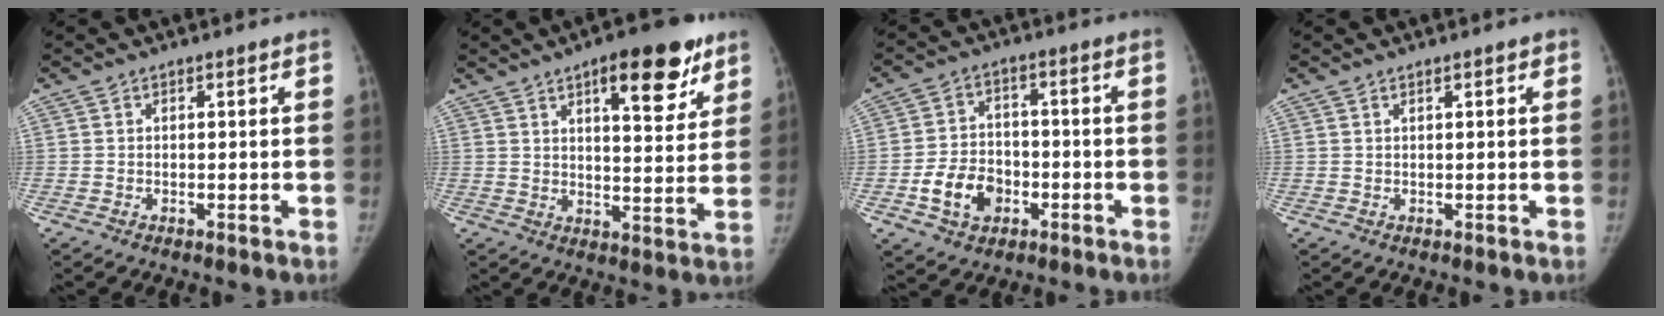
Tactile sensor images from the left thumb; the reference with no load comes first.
{"total": 14.2, "force": [8.2, 5.1, 10.4], "torque": [-0.104, -0.033, 0.113]}
{"total": 9.4, "force": [-3.5, 7.2, 4.9], "torque": [-0.062, 0.020, -0.060]}
{"total": 1.0, "force": [0.6, 0.3, 0.7], "torque": [-0.010, 0.000, 0.007]}